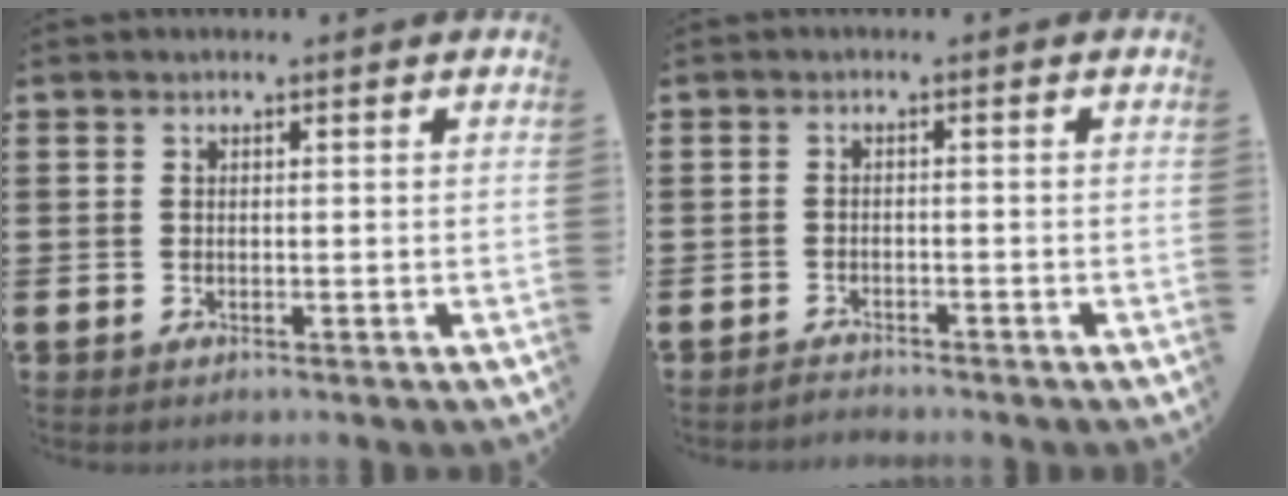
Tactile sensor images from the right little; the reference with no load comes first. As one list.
[{"total": 1.3, "force": [-1.3, 0.0, -0.1], "torque": [-0.003, 0.002, -0.027]}]